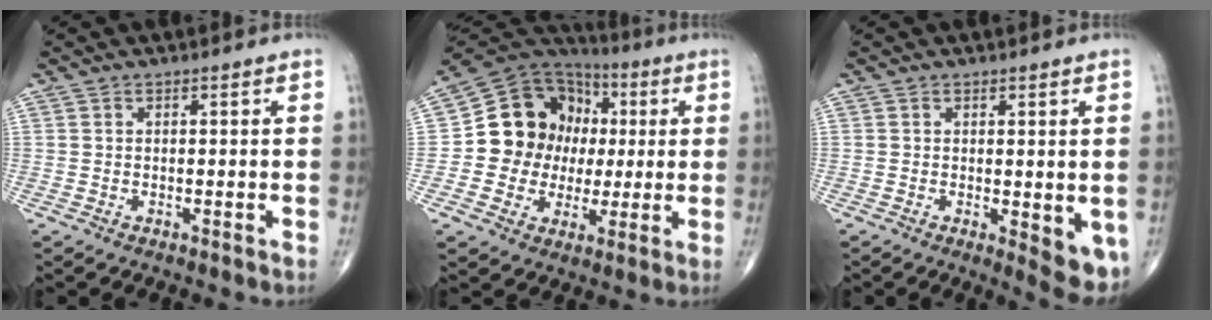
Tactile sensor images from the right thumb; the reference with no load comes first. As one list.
[{"total": 17.0, "force": [0.8, 14.7, 8.5], "torque": [-0.101, 0.035, 0.019]}, {"total": 6.3, "force": [-1.0, 2.3, 5.8], "torque": [-0.066, -0.016, -0.008]}]